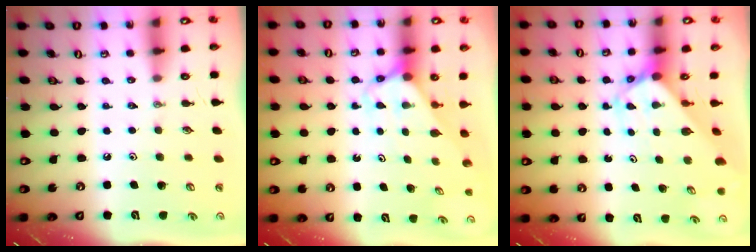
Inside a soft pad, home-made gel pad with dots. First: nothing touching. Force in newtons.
{"total": 2.8, "press": 2.8, "slide": 0.2}
{"total": 2.8, "press": 2.8, "slide": 0.3}